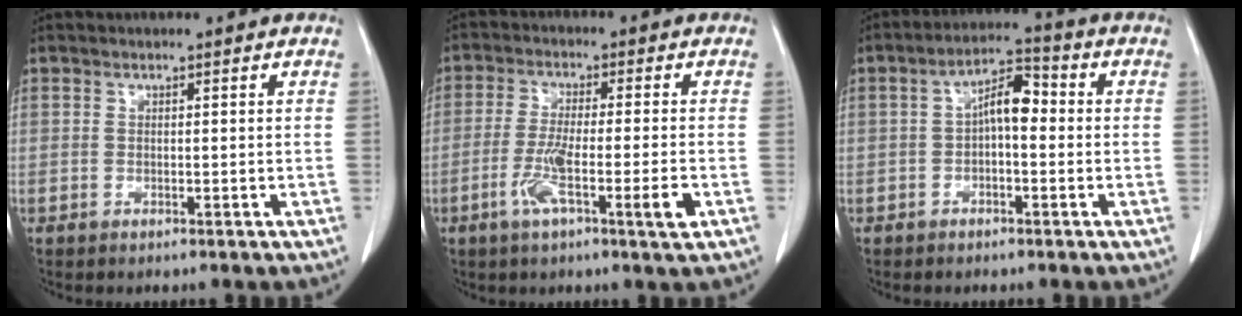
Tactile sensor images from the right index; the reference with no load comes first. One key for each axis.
{"total": 8.1, "fx": -3.1, "fy": 0.2, "fz": 7.5, "tx": -0.137, "ty": -0.013, "tz": -0.056}
{"total": 5.9, "fx": -0.1, "fy": 2.3, "fz": 5.5, "tx": -0.097, "ty": 0.029, "tz": -0.006}